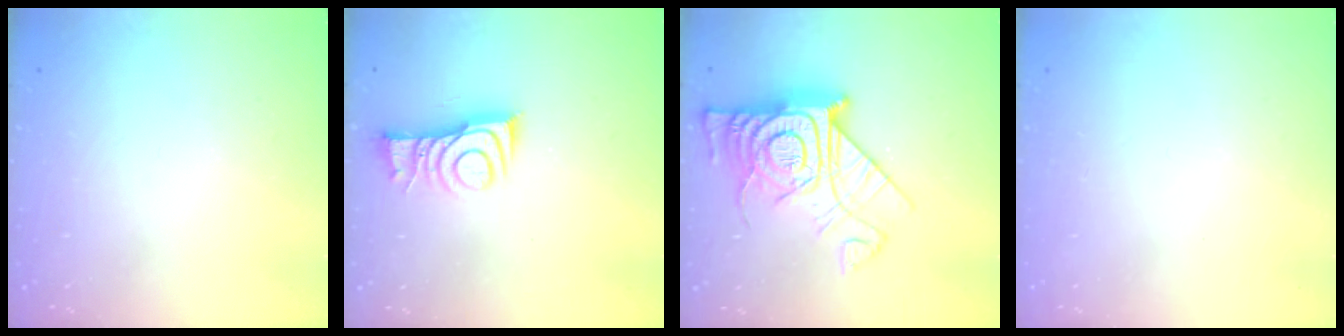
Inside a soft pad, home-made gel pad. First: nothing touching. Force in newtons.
{"total": 9.6, "press": 9.5, "slide": 1.2}
{"total": 19.5, "press": 19.4, "slide": 1.8}
{"total": 1.6, "press": 1.5, "slide": 0.1}